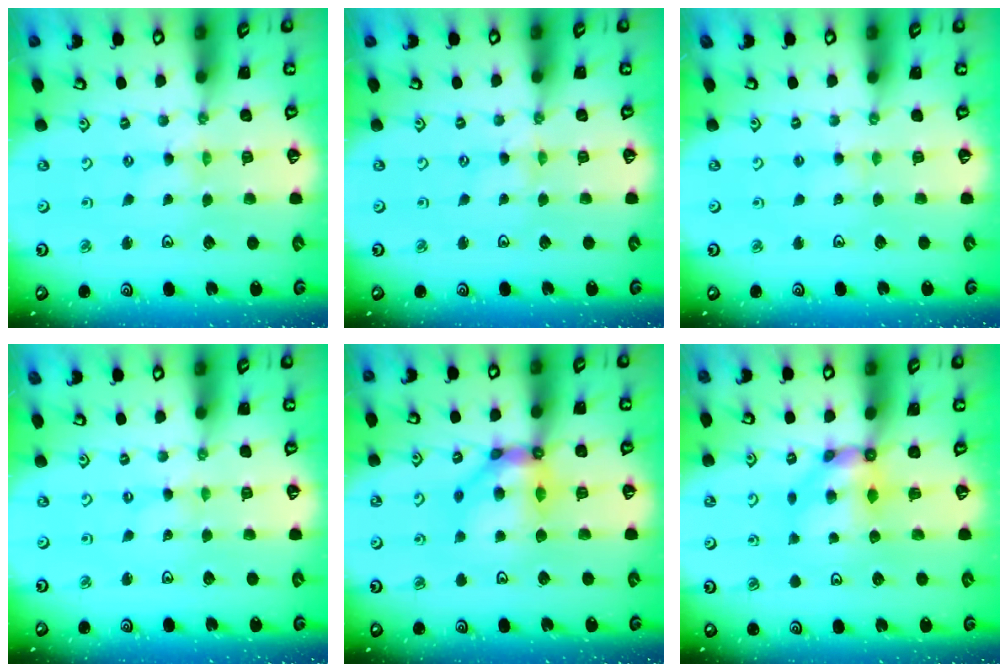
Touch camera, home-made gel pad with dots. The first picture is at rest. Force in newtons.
{"total": 0.0}
{"total": 1.8, "press": 1.8, "slide": 0.2}
{"total": 0.0}
{"total": 11.5, "press": 11.4, "slide": 1.6}
{"total": 7.0, "press": 7.0, "slide": 0.5}